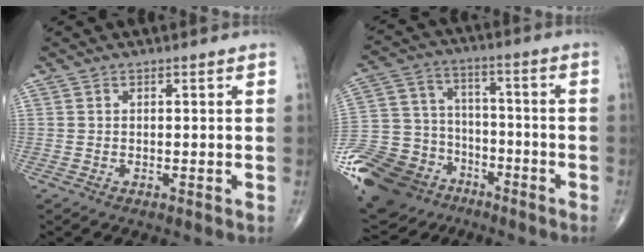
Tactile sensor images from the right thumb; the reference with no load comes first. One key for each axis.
{"total": 24.5, "fx": -13.5, "fy": 17.4, "fz": 10.8, "tx": -0.249, "ty": 0.064, "tz": -0.230}